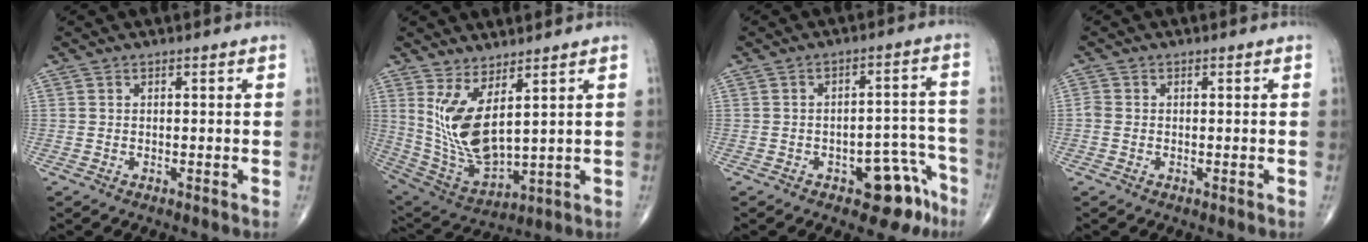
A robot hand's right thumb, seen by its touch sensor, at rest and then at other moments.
{"total": 12.6, "force": [4.3, 4.9, 10.8], "torque": [-0.213, -0.047, 0.107]}
{"total": 9.4, "force": [-5.5, 4.7, 6.1], "torque": [-0.039, 0.047, -0.067]}
{"total": 1.2, "force": [-0.2, 1.0, 0.7], "torque": [-0.013, 0.000, -0.007]}